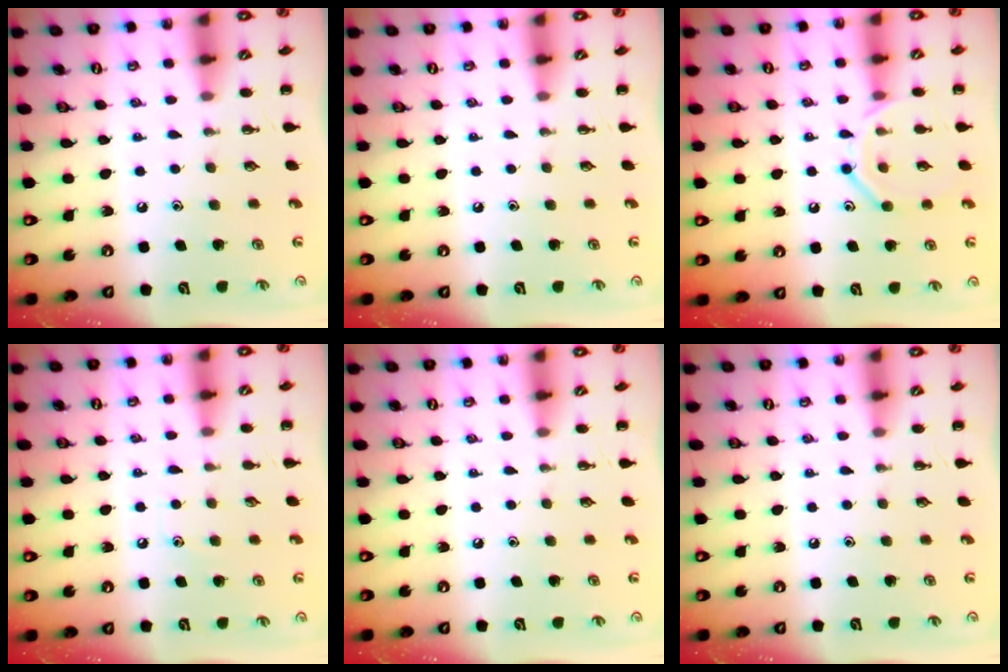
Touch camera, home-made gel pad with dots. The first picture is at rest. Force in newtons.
{"total": 0.0}
{"total": 10.8, "press": 10.8, "slide": 0.9}
{"total": 4.9, "press": 4.5, "slide": 1.7}
{"total": 0.0}
{"total": 0.0}